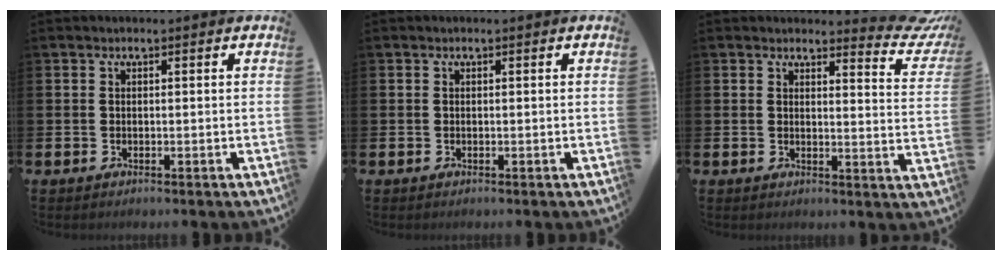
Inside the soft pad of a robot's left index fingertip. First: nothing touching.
{"total": 0.0}
{"total": 4.0, "force": [3.8, 1.0, 1.0], "torque": [-0.002, -0.042, 0.058]}